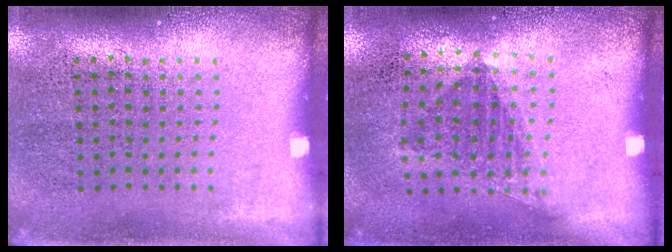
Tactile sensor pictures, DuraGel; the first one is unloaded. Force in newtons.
{"total": 1.1, "press": 0.8, "slide": 0.7}